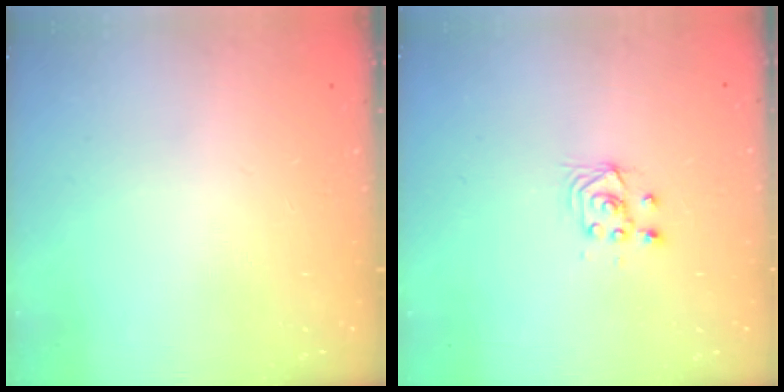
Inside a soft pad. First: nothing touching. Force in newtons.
{"total": 2.9, "press": 2.7, "slide": 1.0}